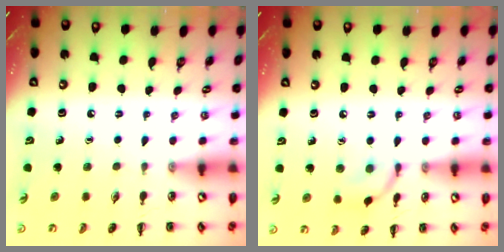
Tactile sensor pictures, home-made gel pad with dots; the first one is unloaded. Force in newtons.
{"total": 7.6, "press": 7.6, "slide": 0.4}